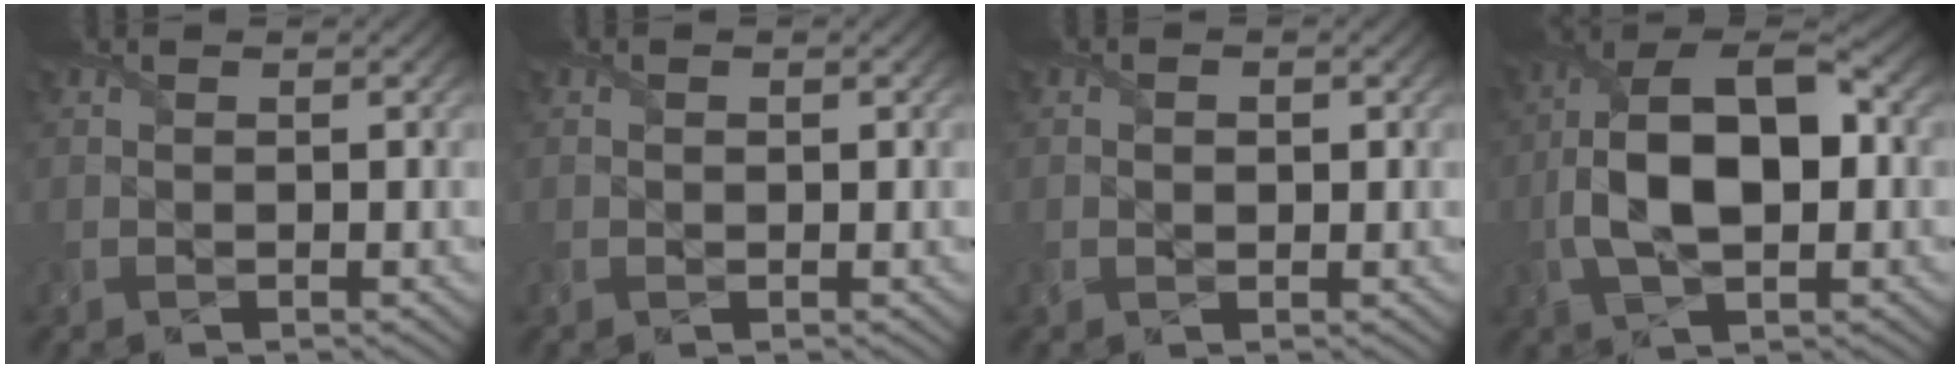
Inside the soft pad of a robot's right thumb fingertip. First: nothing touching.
{"total": 1.1, "force": [0.0, 0.9, 0.7], "torque": [-0.015, -0.004, 0.003]}
{"total": 1.7, "force": [0.1, 1.3, 1.2], "torque": [-0.026, -0.004, 0.005]}
{"total": 13.2, "force": [-0.7, 7.1, 11.2], "torque": [-0.223, 0.011, -0.018]}